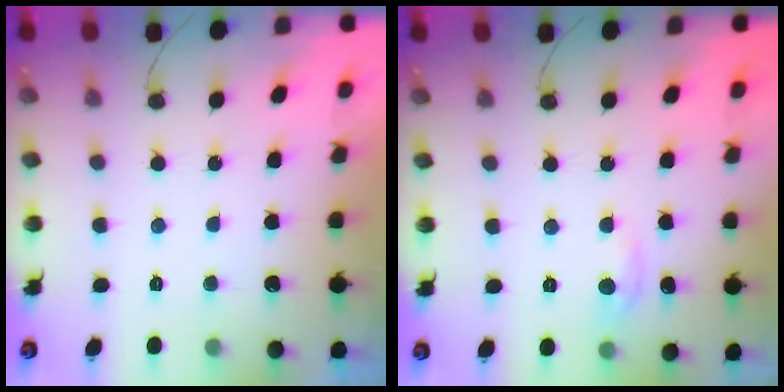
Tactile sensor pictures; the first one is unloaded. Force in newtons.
{"total": 3.1, "press": 3.1, "slide": 0.5}